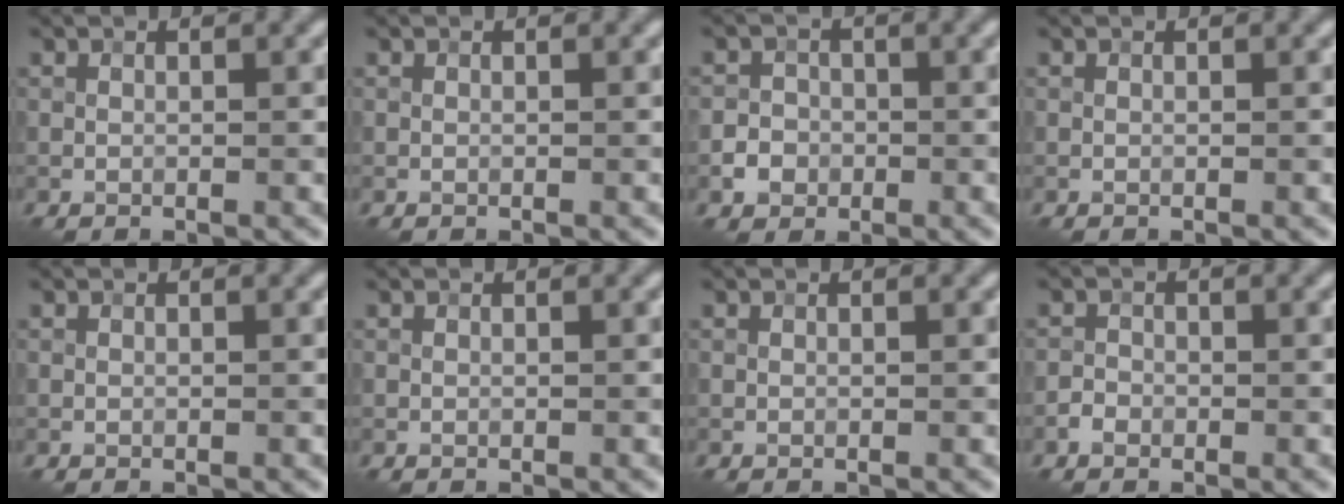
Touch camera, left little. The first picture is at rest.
{"total": 0.0}
{"total": 2.1, "force": [-0.7, 1.9, 0.5], "torque": [0.004, -0.001, -0.016]}
{"total": 0.0}
{"total": 0.0}
{"total": 0.0}
{"total": 0.0}
{"total": 1.0, "force": [-0.6, 0.8, 0.3], "torque": [-0.002, 0.002, -0.013]}